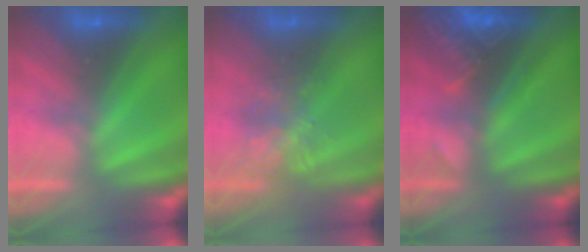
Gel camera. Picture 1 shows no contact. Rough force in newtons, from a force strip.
{"total": 3.7}
{"total": 2.9}